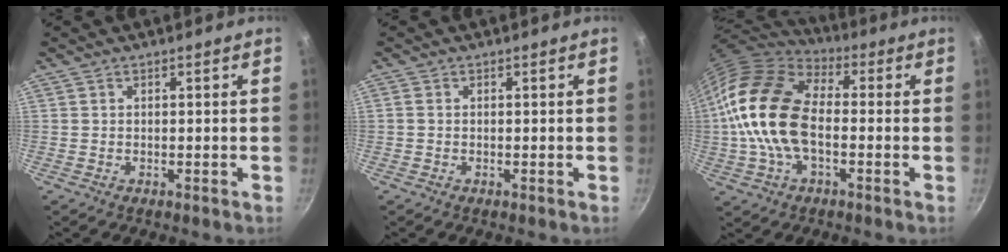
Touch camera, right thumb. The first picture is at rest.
{"total": 0.8, "force": [-0.1, 0.7, 0.4], "torque": [-0.008, 0.003, -0.003]}
{"total": 18.1, "force": [-0.9, 11.1, 14.3], "torque": [-0.256, 0.026, -0.031]}